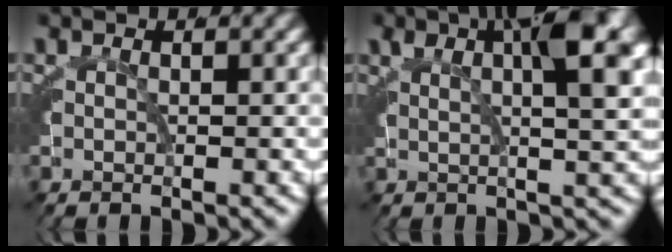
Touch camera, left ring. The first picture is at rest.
{"total": 6.0, "force": [2.5, 0.6, 5.5], "torque": [-0.062, 0.009, 0.040]}